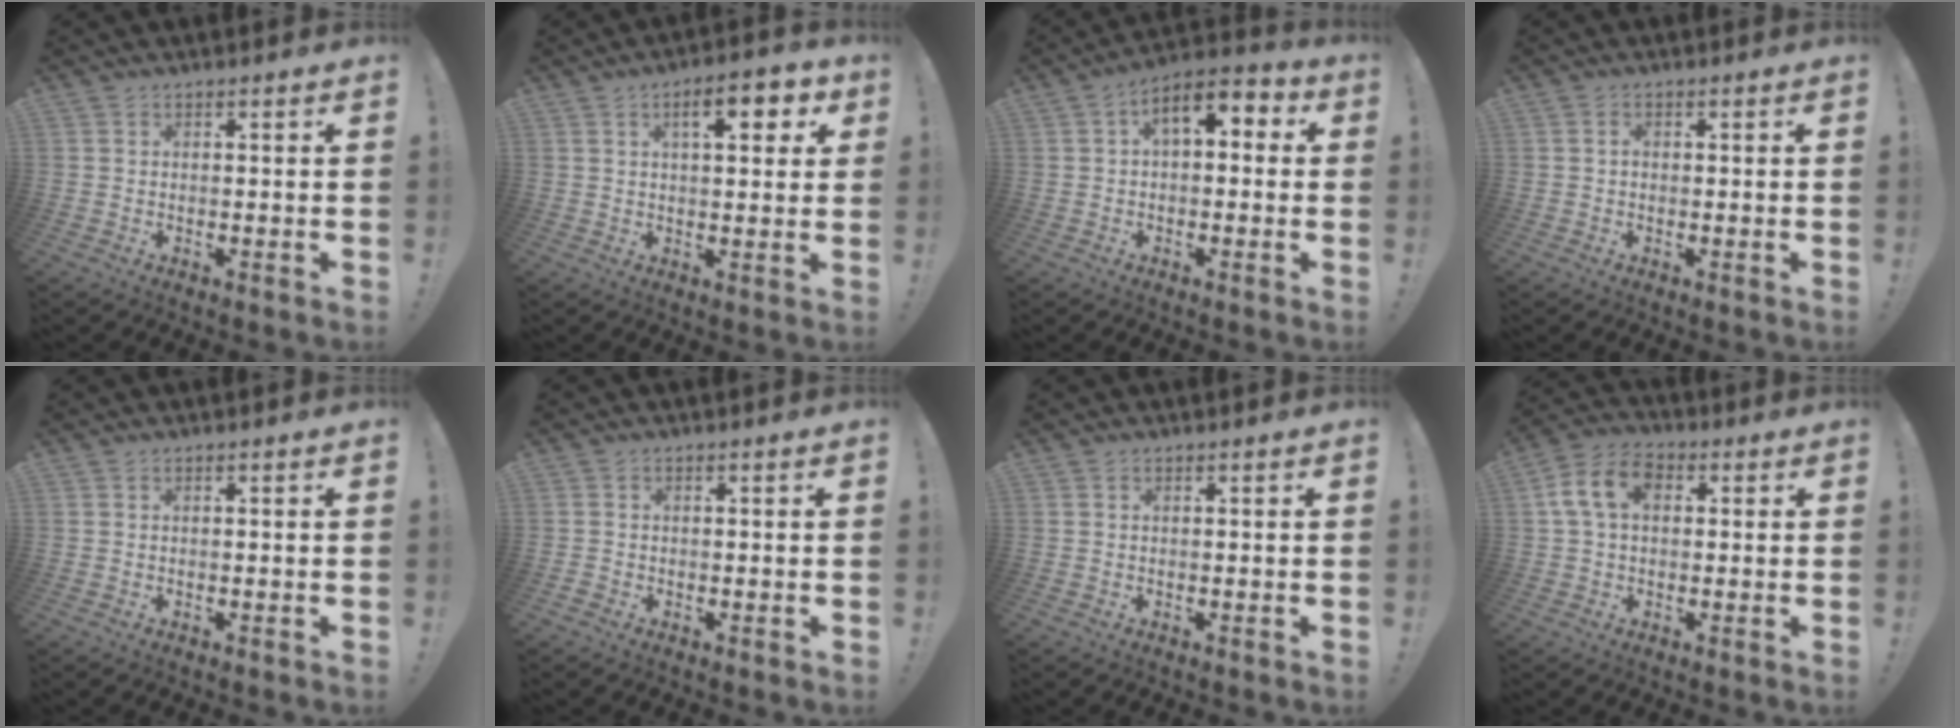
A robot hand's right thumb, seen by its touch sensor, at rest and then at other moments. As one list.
[{"total": 9.2, "force": [3.6, 3.3, 7.8], "torque": [-0.099, -0.006, 0.052]}, {"total": 8.0, "force": [2.3, 4.3, 6.3], "torque": [-0.096, -0.005, 0.045]}, {"total": 0.9, "force": [-0.2, 0.7, 0.5], "torque": [-0.012, 0.005, -0.003]}, {"total": 0.0}, {"total": 1.1, "force": [-0.6, 0.8, 0.3], "torque": [-0.008, 0.004, -0.011]}, {"total": 0.0}, {"total": 10.6, "force": [2.3, 7.3, 7.4], "torque": [-0.137, 0.012, 0.046]}]